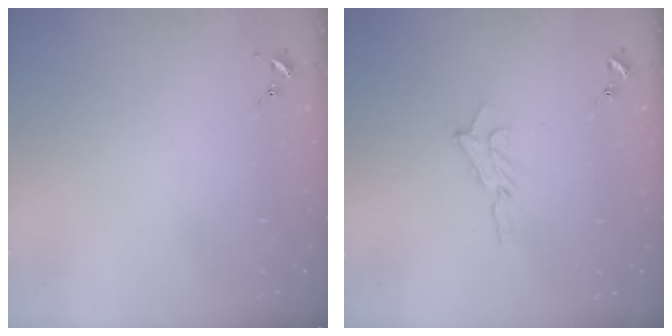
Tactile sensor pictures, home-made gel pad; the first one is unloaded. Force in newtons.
{"total": 8.2, "press": 8.2, "slide": 0.6}